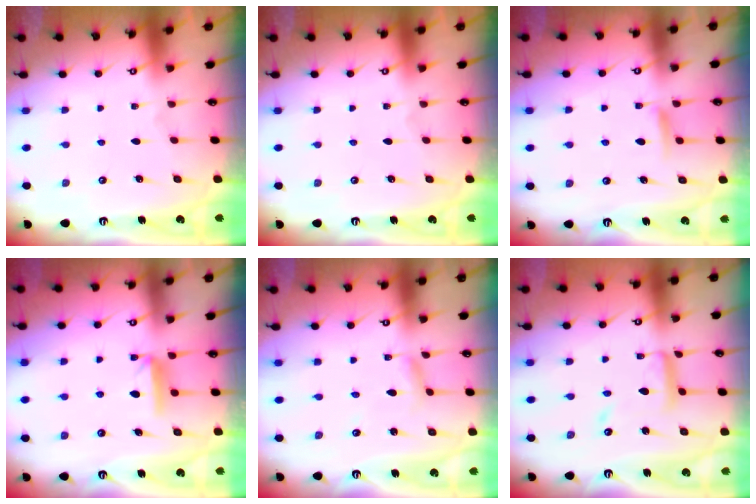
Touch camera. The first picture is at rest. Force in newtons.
{"total": 0.0}
{"total": 7.2, "press": 7.1, "slide": 1.0}
{"total": 6.8, "press": 6.8, "slide": 0.3}
{"total": 3.4, "press": 3.4, "slide": 0.4}
{"total": 12.3, "press": 12.2, "slide": 1.1}